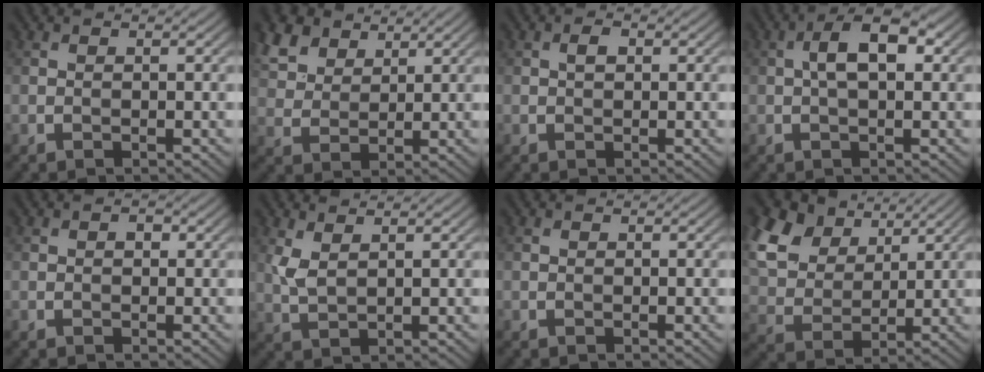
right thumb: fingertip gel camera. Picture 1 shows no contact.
{"total": 7.2, "force": [4.6, 4.2, 3.5], "torque": [-0.102, 0.013, 0.093]}
{"total": 1.2, "force": [0.3, 0.7, 1.0], "torque": [-0.017, 0.005, 0.003]}
{"total": 4.9, "force": [0.7, 2.1, 4.4], "torque": [-0.077, 0.011, 0.006]}
{"total": 0.9, "force": [0.1, 0.7, 0.6], "torque": [-0.005, -0.002, -0.002]}
{"total": 2.8, "force": [1.4, 1.0, 2.2], "torque": [-0.065, -0.001, 0.034]}
{"total": 0.0}
{"total": 12.9, "force": [7.1, 7.9, 7.3], "torque": [-0.222, 0.030, 0.138]}